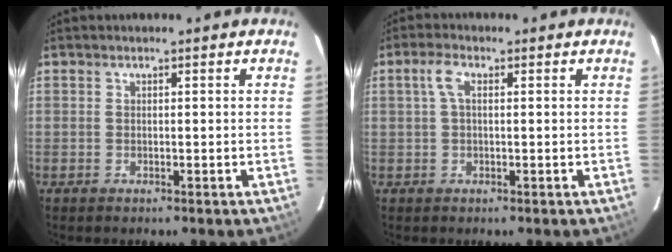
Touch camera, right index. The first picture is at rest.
{"total": 2.9, "force": [0.6, 1.2, 2.6], "torque": [-0.056, 0.010, 0.012]}